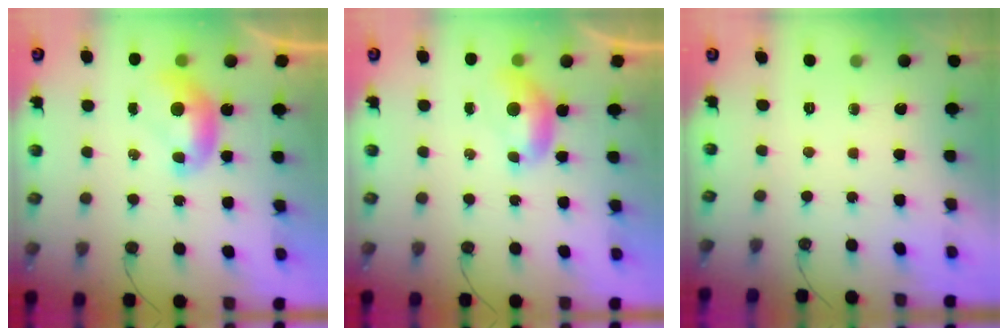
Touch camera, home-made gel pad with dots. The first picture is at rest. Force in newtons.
{"total": 1.3, "press": 1.1, "slide": 0.6}
{"total": 0.0}